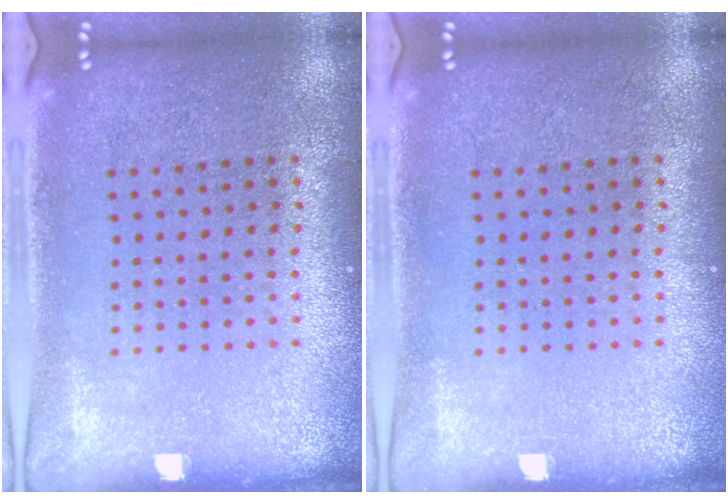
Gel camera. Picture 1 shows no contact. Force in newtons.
{"total": 0.0}